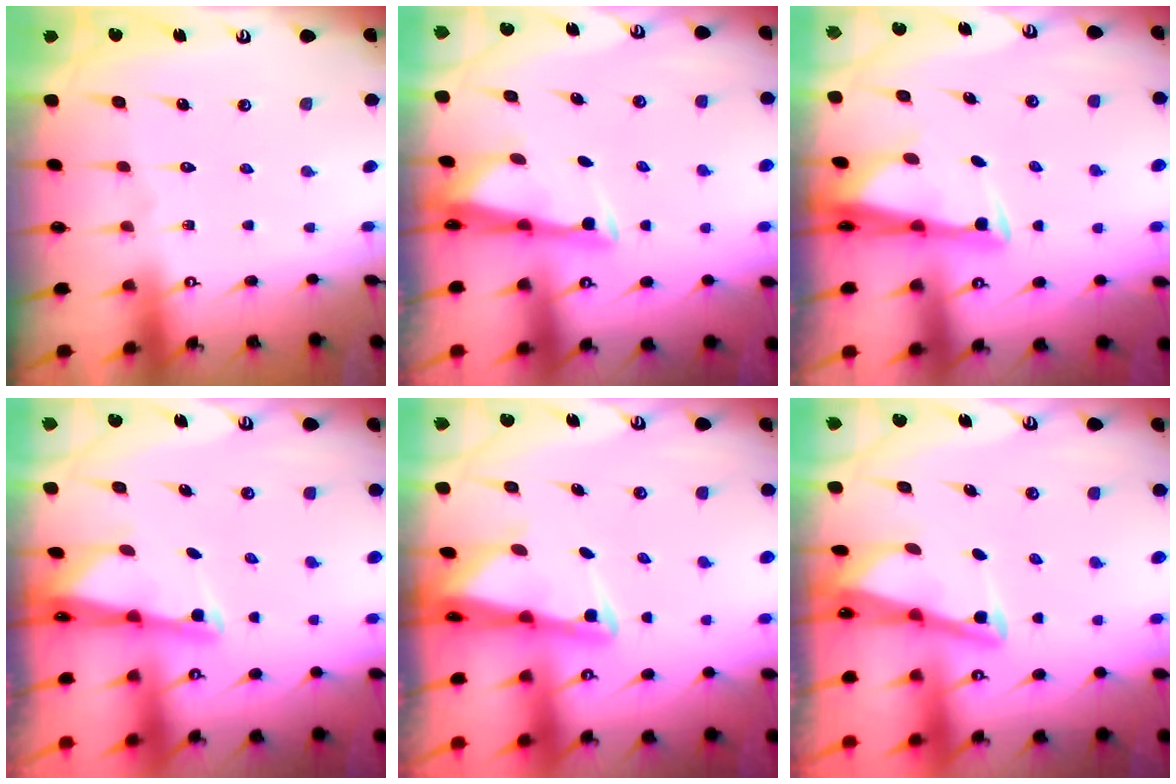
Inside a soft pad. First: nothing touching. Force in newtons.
{"total": 2.9, "press": 2.8, "slide": 0.8}
{"total": 2.8, "press": 2.6, "slide": 1.0}
{"total": 1.8, "press": 1.7, "slide": 0.4}
{"total": 3.2, "press": 3.2, "slide": 0.6}
{"total": 3.0, "press": 3.0, "slide": 0.4}